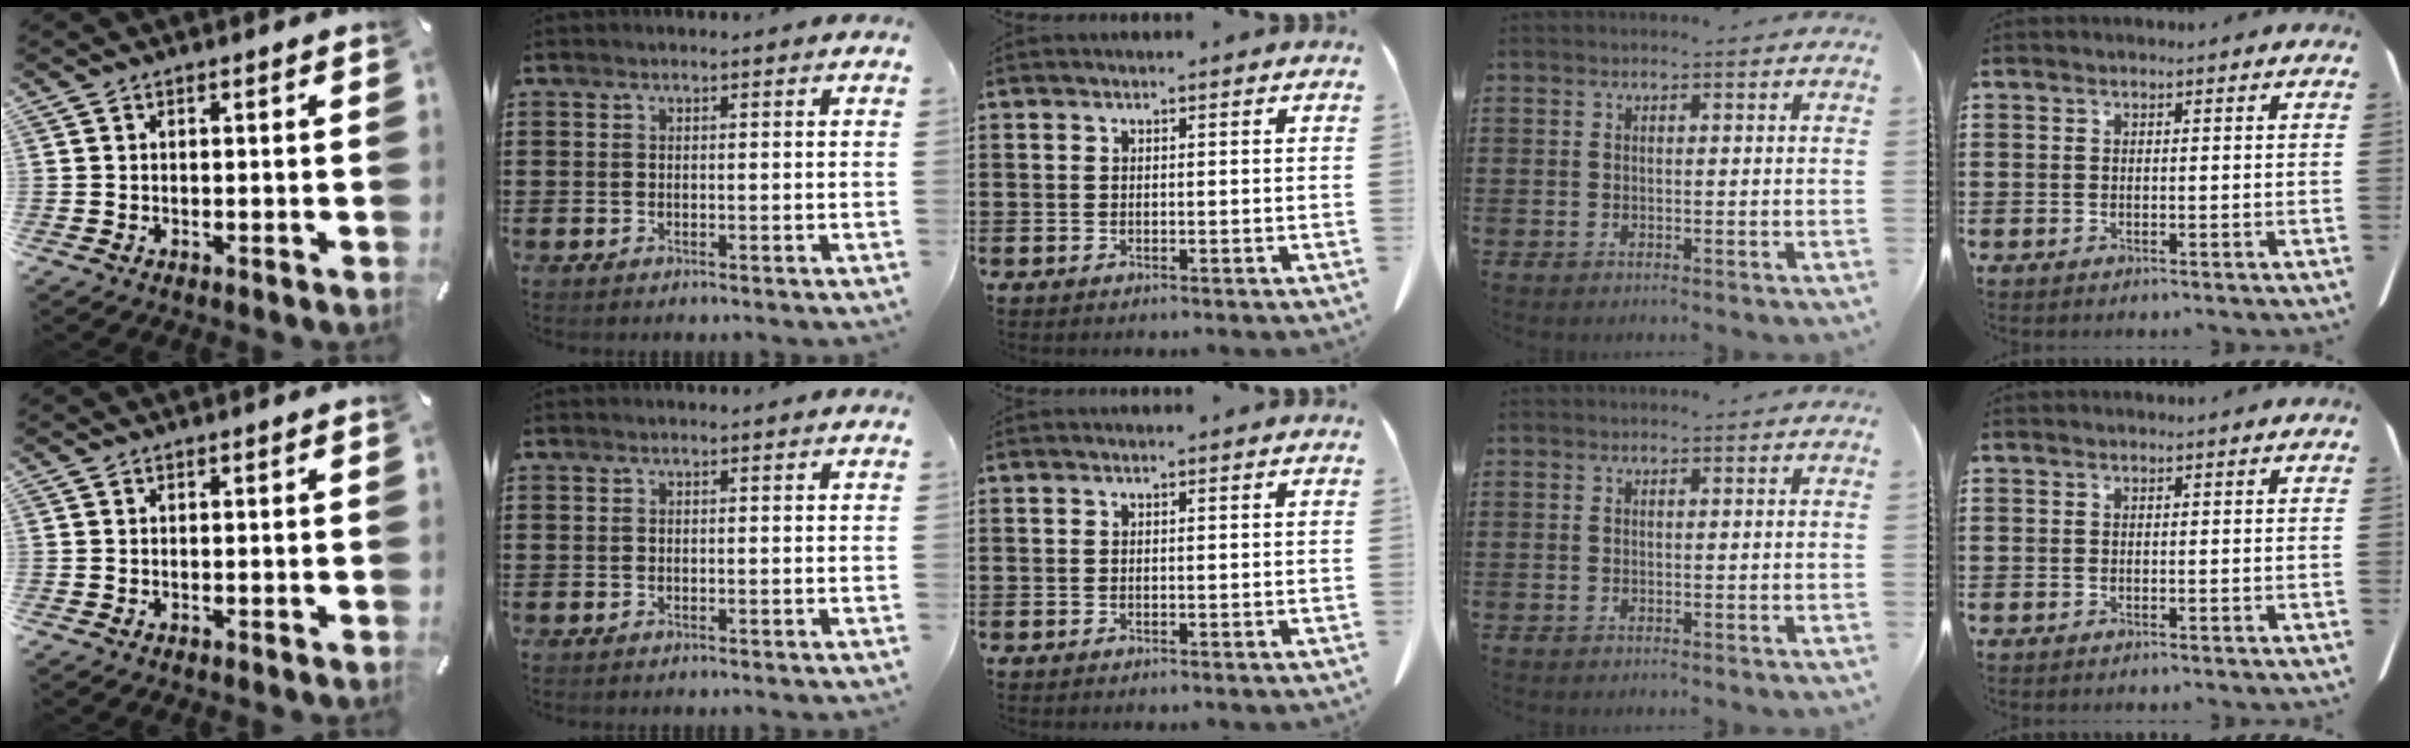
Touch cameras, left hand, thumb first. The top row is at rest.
{}